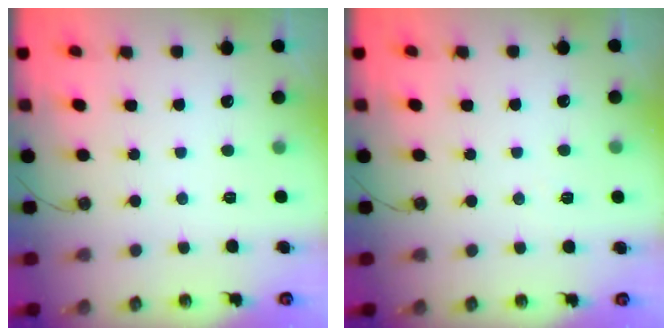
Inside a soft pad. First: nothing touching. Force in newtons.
{"total": 4.1, "press": 1.9, "slide": 3.6}